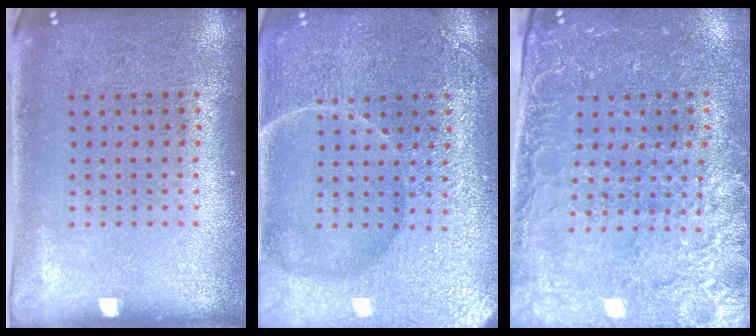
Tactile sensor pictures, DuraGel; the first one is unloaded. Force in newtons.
{"total": 7.1, "press": 7.0, "slide": 0.9}
{"total": 3.1, "press": 2.9, "slide": 1.1}